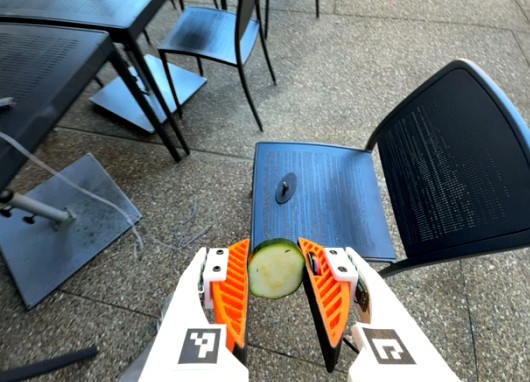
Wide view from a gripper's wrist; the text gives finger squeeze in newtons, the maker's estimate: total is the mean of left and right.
{"total": 12.0, "left": 11.8, "right": 12.1}